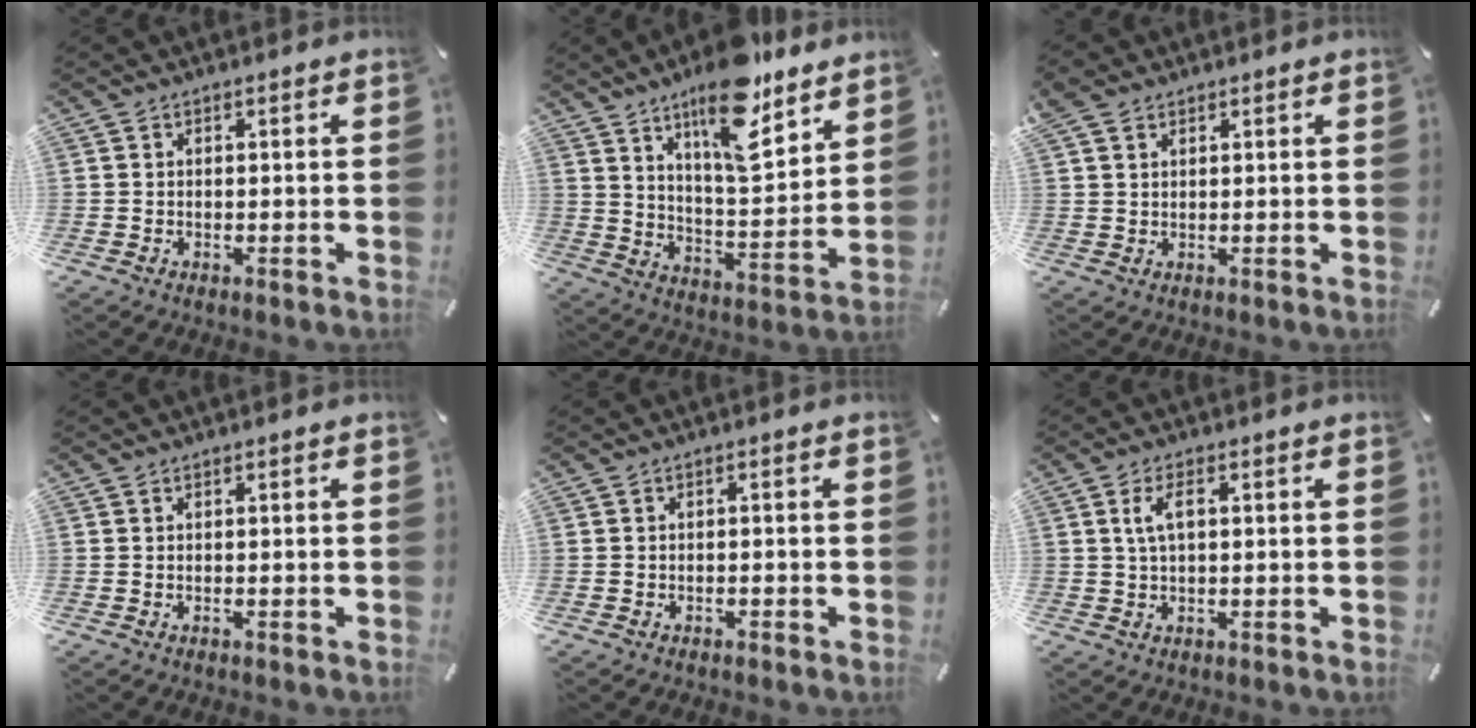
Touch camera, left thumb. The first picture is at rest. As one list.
[{"total": 16.3, "force": [11.3, 6.0, 10.1], "torque": [-0.161, -0.070, 0.192]}, {"total": 3.1, "force": [1.8, 2.3, 1.2], "torque": [-0.027, 0.004, 0.036]}, {"total": 0.0}, {"total": 0.9, "force": [-0.7, 0.4, 0.4], "torque": [-0.009, 0.001, -0.016]}, {"total": 4.4, "force": [1.0, 2.0, 3.8], "torque": [-0.078, 0.008, 0.016]}]